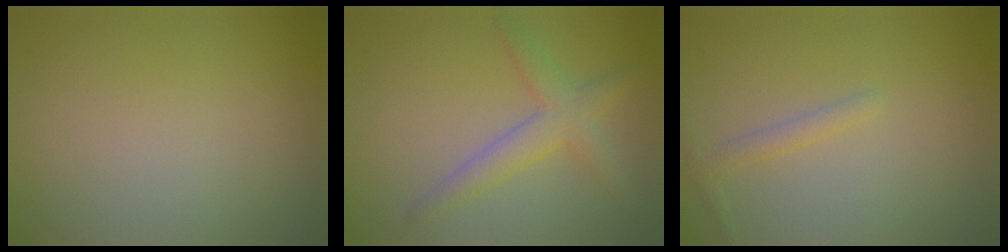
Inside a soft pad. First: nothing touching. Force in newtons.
{"total": 3.0, "press": 3.0, "slide": 0.2}
{"total": 1.2, "press": 1.2, "slide": 0.0}